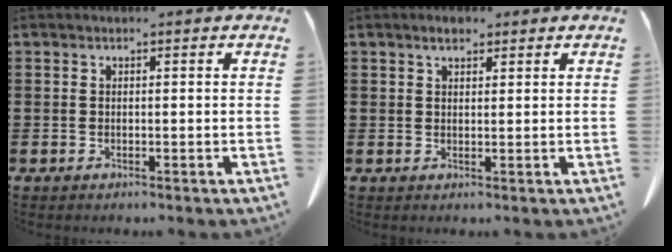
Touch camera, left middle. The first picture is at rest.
{"total": 2.3, "force": [1.8, 0.6, 1.3], "torque": [-0.021, 0.000, 0.031]}